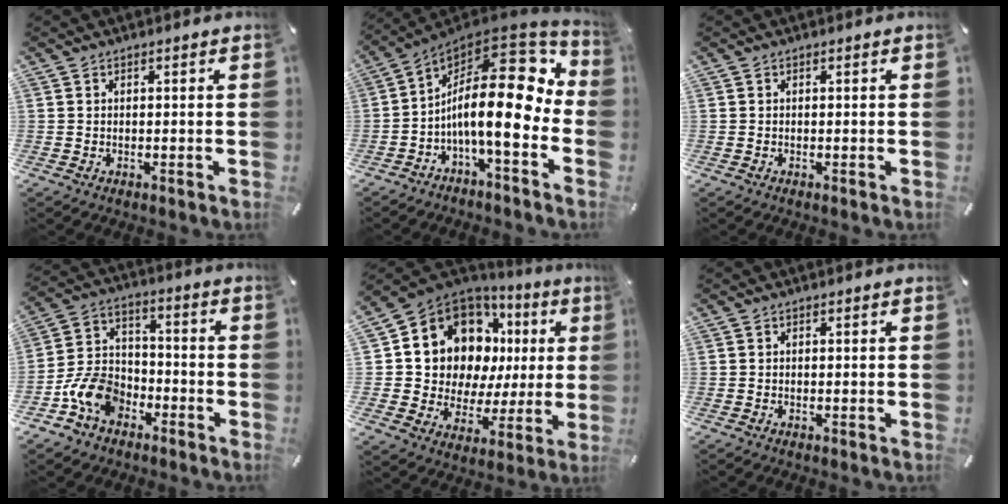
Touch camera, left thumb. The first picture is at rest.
{"total": 20.1, "force": [0.2, 8.0, 18.4], "torque": [-0.316, -0.038, -0.002]}
{"total": 0.0}
{"total": 12.2, "force": [-6.1, 8.8, 5.8], "torque": [-0.121, 0.045, -0.108]}
{"total": 13.5, "force": [6.9, 10.4, 5.2], "torque": [-0.097, -0.072, 0.133]}
{"total": 0.0}